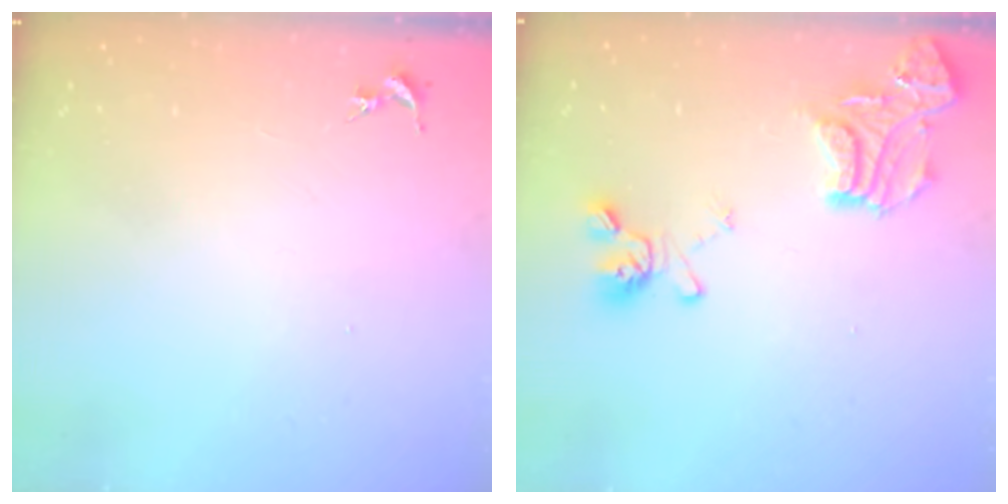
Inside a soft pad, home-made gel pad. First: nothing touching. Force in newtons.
{"total": 17.7, "press": 17.7, "slide": 1.6}